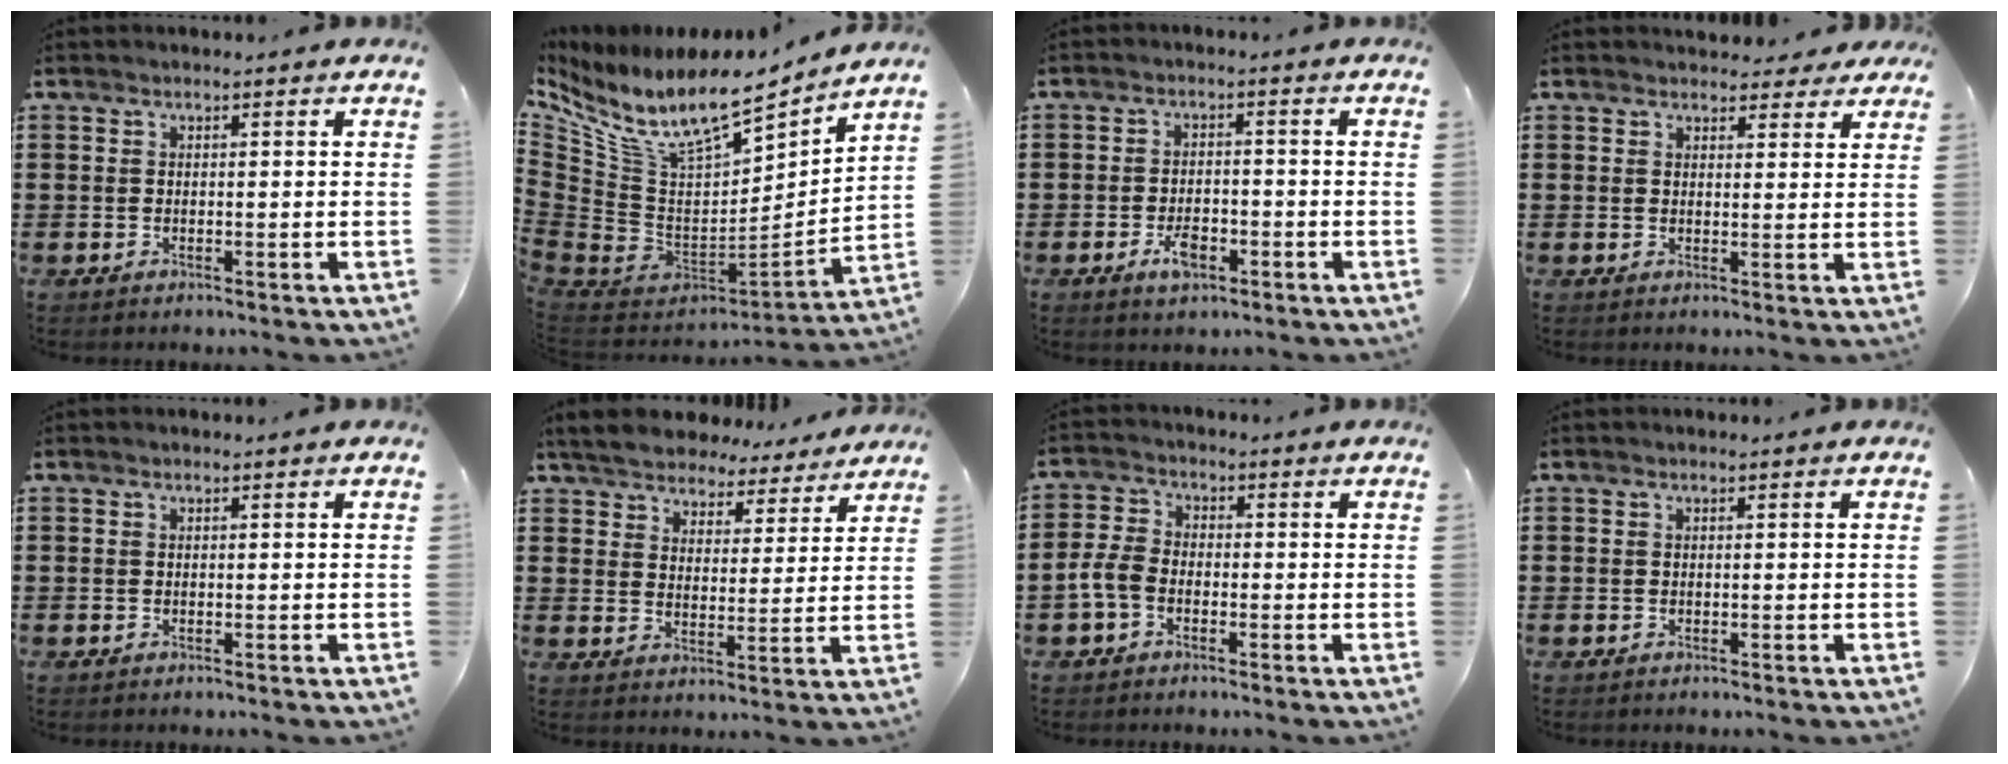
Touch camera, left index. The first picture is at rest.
{"total": 12.1, "force": [8.4, 4.3, 7.6], "torque": [-0.174, -0.068, 0.146]}
{"total": 4.1, "force": [-2.0, 1.9, 3.1], "torque": [-0.057, 0.005, -0.036]}
{"total": 3.2, "force": [2.9, 1.2, 0.6], "torque": [-0.004, -0.009, 0.051]}
{"total": 0.0}
{"total": 5.6, "force": [5.5, 0.8, 0.3], "torque": [-0.037, -0.033, 0.096]}
{"total": 4.2, "force": [-1.7, 2.7, 2.7], "torque": [-0.073, 0.003, -0.038]}
{"total": 0.0}